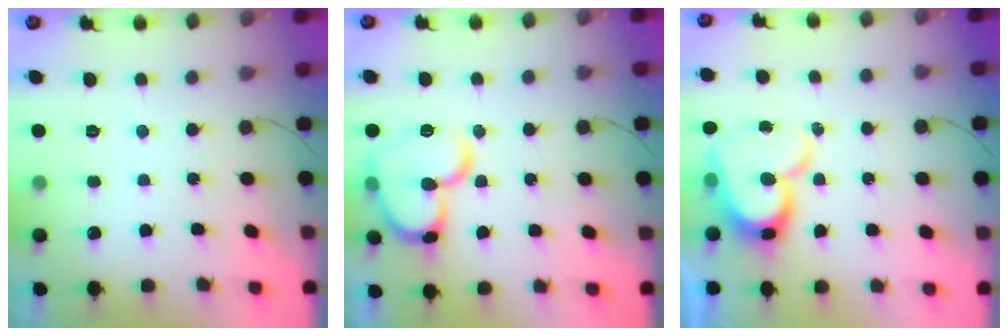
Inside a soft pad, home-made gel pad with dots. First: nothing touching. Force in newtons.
{"total": 17.1, "press": 17.0, "slide": 1.6}
{"total": 14.2, "press": 14.1, "slide": 1.5}